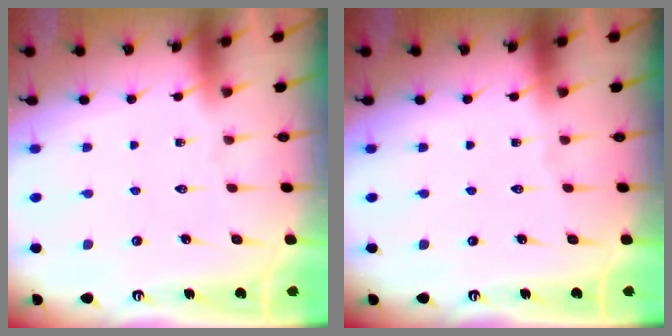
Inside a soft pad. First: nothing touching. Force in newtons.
{"total": 0.0}